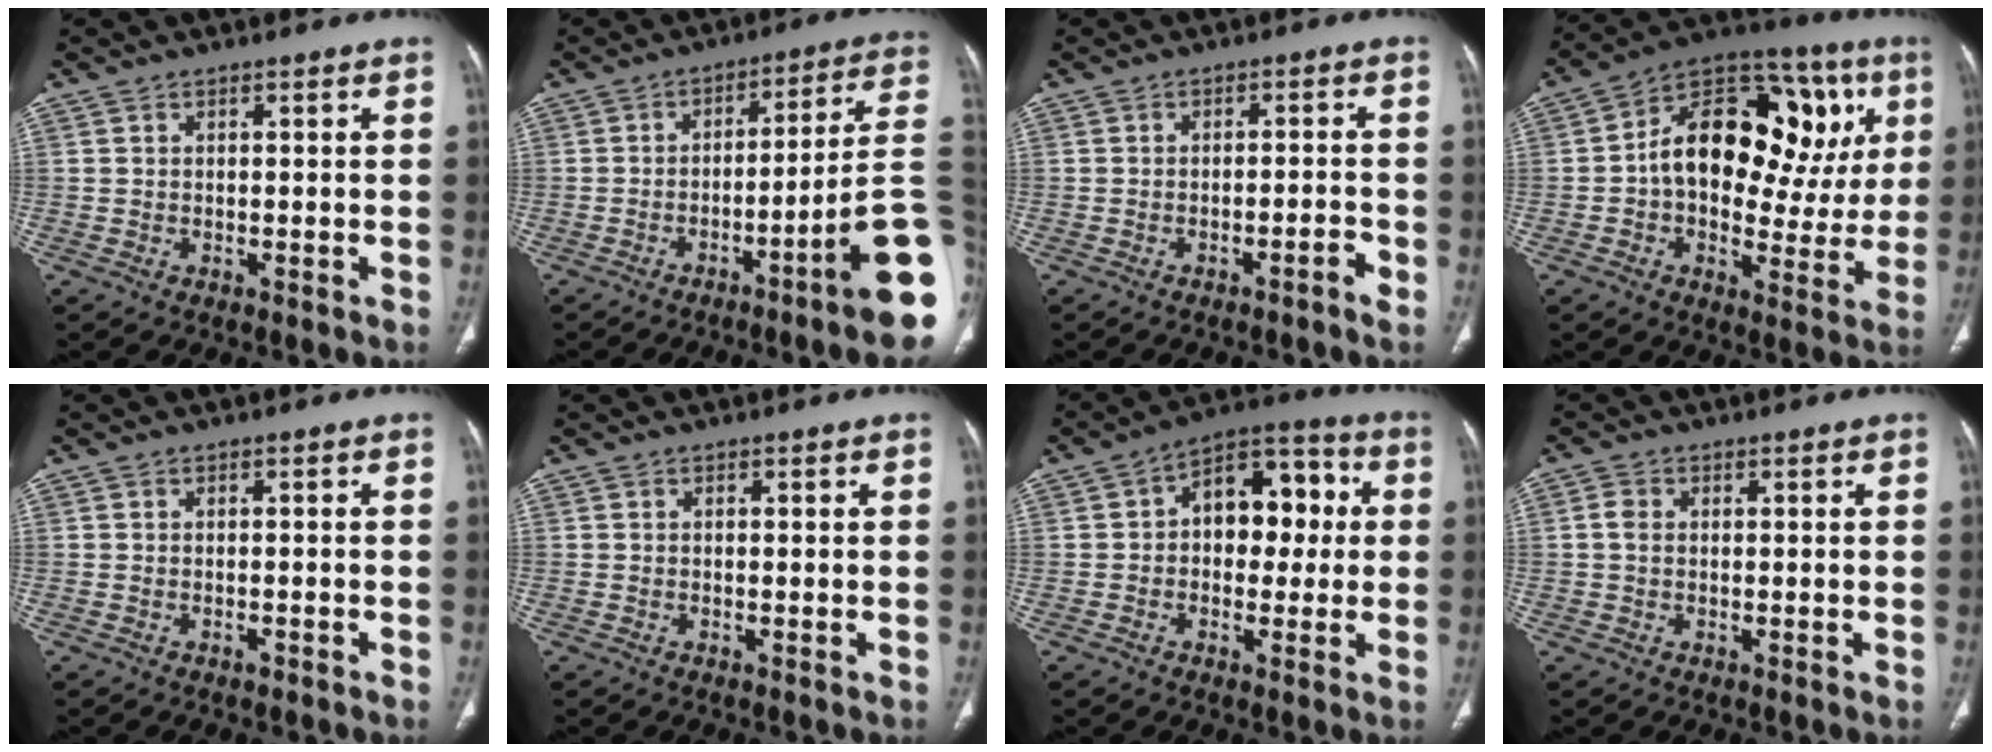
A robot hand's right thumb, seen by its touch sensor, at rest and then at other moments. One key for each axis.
{"total": 16.0, "fx": -6.0, "fy": 0.6, "fz": 14.8, "tx": -0.148, "ty": 0.038, "tz": -0.090}
{"total": 2.2, "fx": -1.5, "fy": 0.3, "fz": 1.6, "tx": -0.030, "ty": 0.015, "tz": -0.021}
{"total": 23.9, "fx": 4.4, "fy": 14.1, "fz": 18.7, "tx": -0.229, "ty": 0.031, "tz": 0.058}
{"total": 0.6, "fx": -0.5, "fy": 0.3, "fz": 0.2, "tx": -0.007, "ty": 0.003, "tz": -0.006}
{"total": 0.0}
{"total": 12.6, "fx": 1.3, "fy": 8.2, "fz": 9.5, "tx": -0.087, "ty": 0.033, "tz": 0.008}
{"total": 2.1, "fx": 0.2, "fy": 1.6, "fz": 1.4, "tx": -0.030, "ty": 0.005, "tz": 0.001}